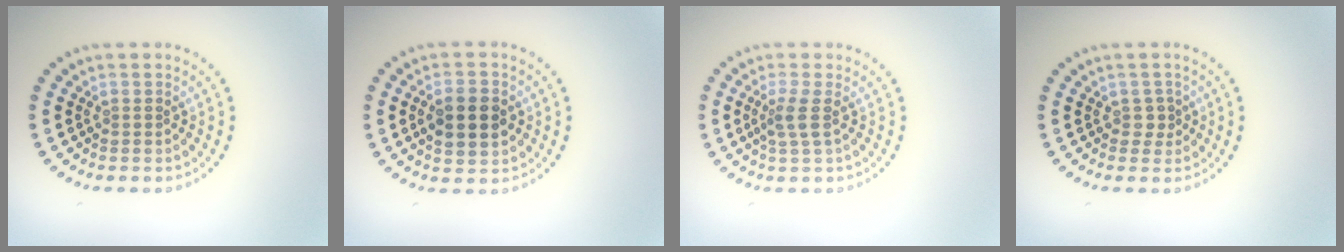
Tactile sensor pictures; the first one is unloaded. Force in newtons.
{"total": 3.7, "press": 3.7, "slide": 0.3}
{"total": 1.7, "press": 1.3, "slide": 1.1}
{"total": 1.1, "press": 0.9, "slide": 0.6}